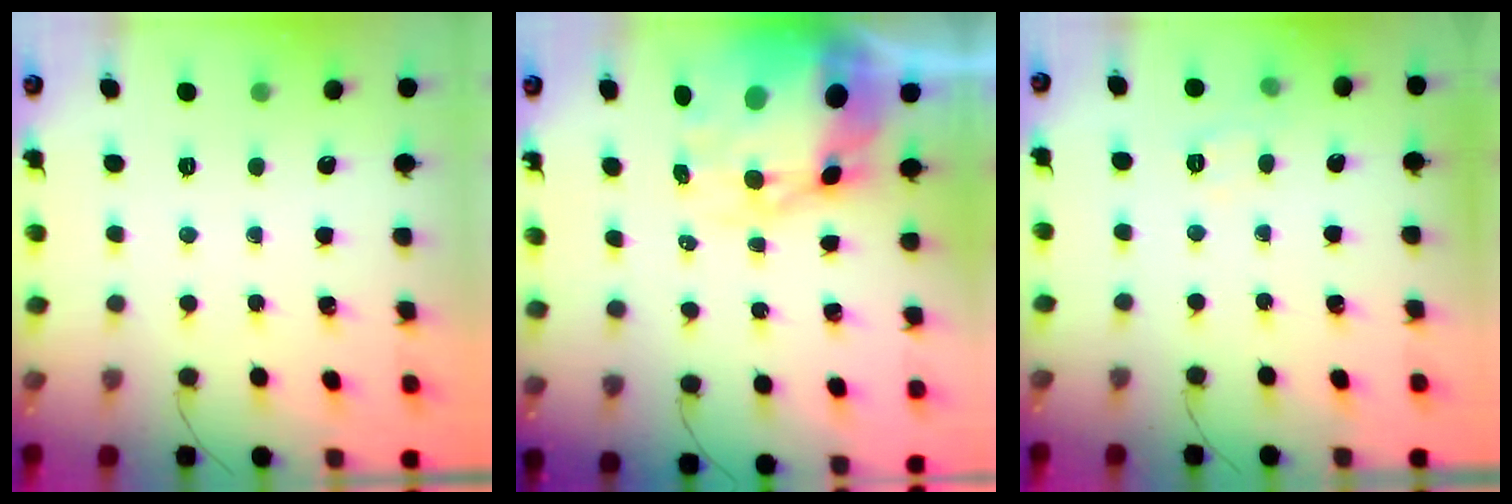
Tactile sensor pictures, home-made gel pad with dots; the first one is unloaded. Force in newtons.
{"total": 16.3, "press": 15.8, "slide": 3.8}
{"total": 6.6, "press": 6.5, "slide": 1.3}